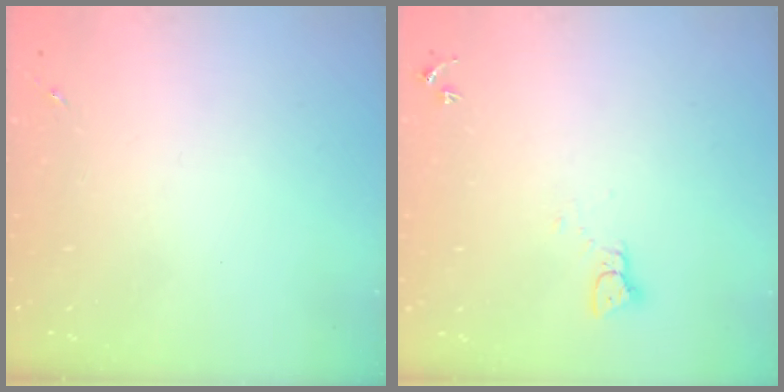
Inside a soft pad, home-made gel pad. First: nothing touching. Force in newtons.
{"total": 2.1, "press": 2.1, "slide": 0.2}